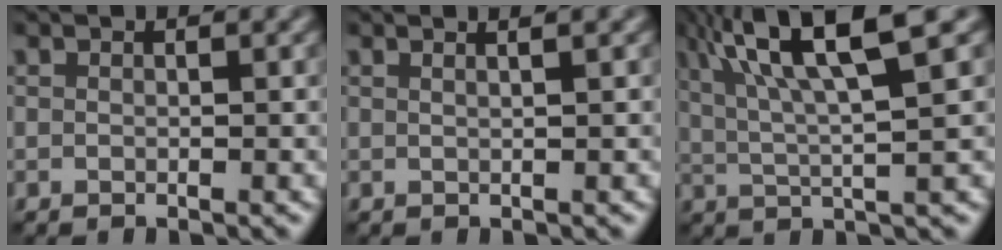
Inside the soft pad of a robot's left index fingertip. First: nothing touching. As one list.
[{"total": 2.7, "force": [1.5, 1.2, 1.9], "torque": [-0.002, 0.007, -0.012]}, {"total": 10.2, "force": [4.6, 2.1, 8.9], "torque": [-0.140, 0.025, 0.077]}]